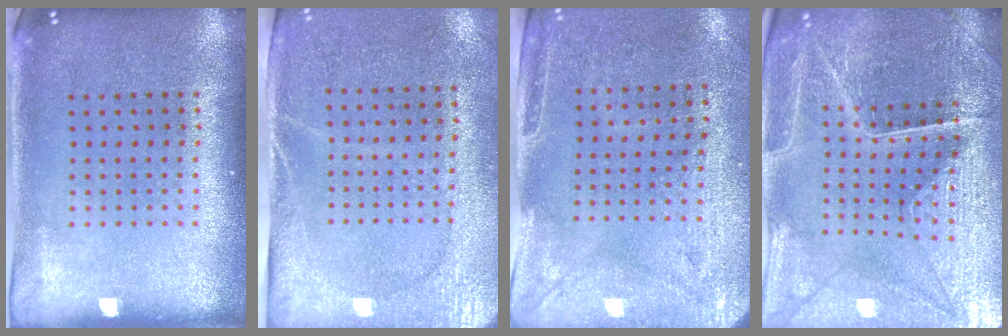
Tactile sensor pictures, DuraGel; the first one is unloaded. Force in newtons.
{"total": 2.7, "press": 2.3, "slide": 1.5}
{"total": 3.0, "press": 2.4, "slide": 1.7}
{"total": 4.0, "press": 4.0, "slide": 0.6}